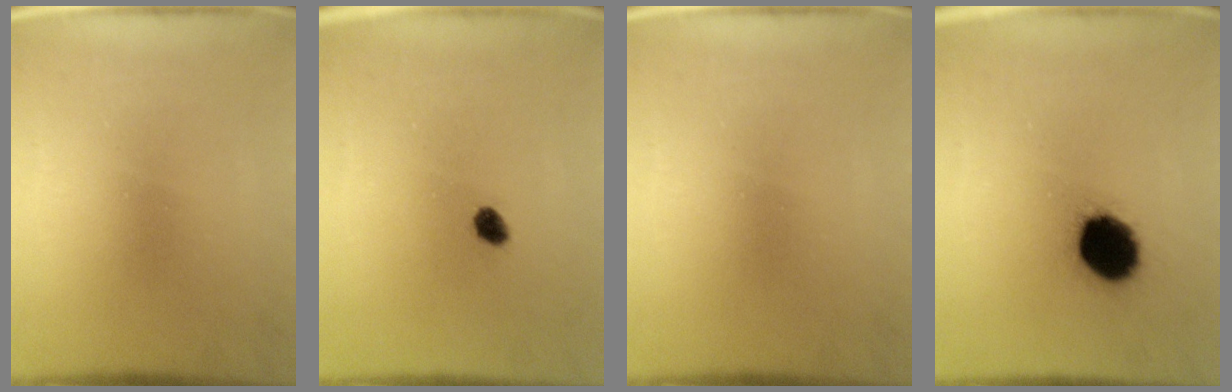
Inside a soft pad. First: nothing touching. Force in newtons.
{"total": 2.2}
{"total": 0.0}
{"total": 13.6}